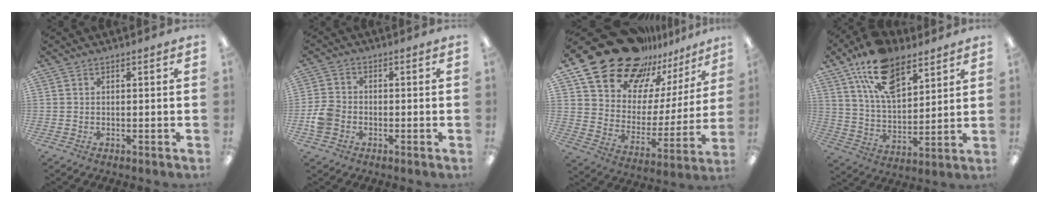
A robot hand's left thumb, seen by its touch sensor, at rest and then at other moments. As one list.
[{"total": 5.6, "force": [-1.8, 4.5, 2.9], "torque": [-0.059, 0.013, -0.032]}, {"total": 22.5, "force": [18.9, 10.7, 6.1], "torque": [-0.128, -0.138, 0.351]}, {"total": 16.7, "force": [10.6, 8.6, 9.6], "torque": [-0.177, -0.037, 0.193]}]